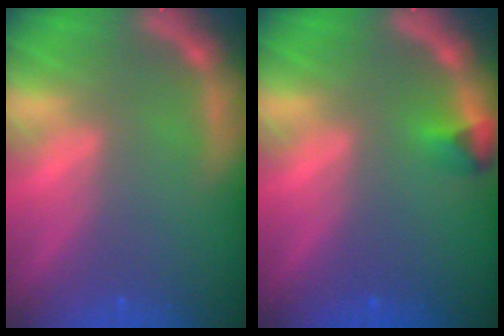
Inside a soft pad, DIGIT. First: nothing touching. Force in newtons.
{"total": 1.4}